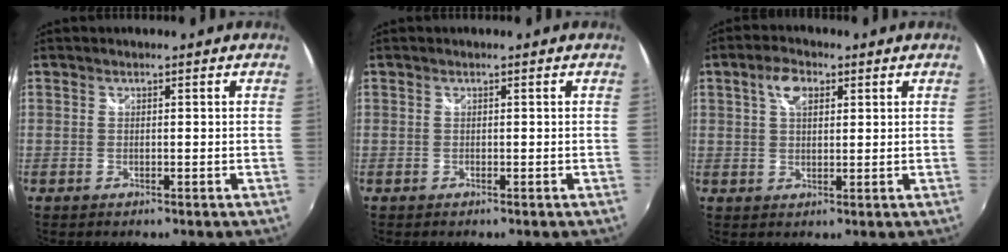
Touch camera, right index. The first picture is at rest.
{"total": 0.0}
{"total": 4.8, "force": [2.0, 2.7, 3.5], "torque": [-0.063, 0.012, 0.035]}